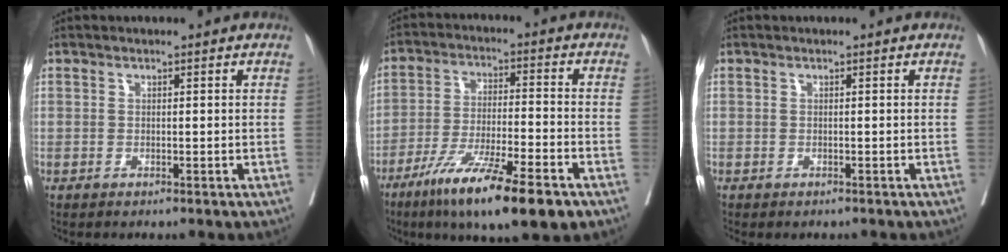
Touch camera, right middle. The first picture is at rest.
{"total": 15.3, "force": [-9.4, 1.5, 11.9], "torque": [-0.199, -0.037, -0.161]}
{"total": 0.7, "force": [-0.6, 0.3, 0.1], "torque": [-0.005, 0.001, -0.013]}